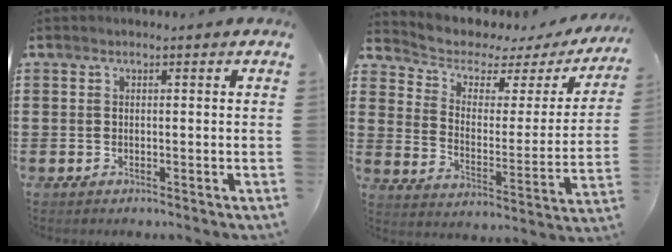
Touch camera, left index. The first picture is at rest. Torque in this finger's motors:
{"motor_torque": [2.14, 0.00, -0.43, -0.21]}